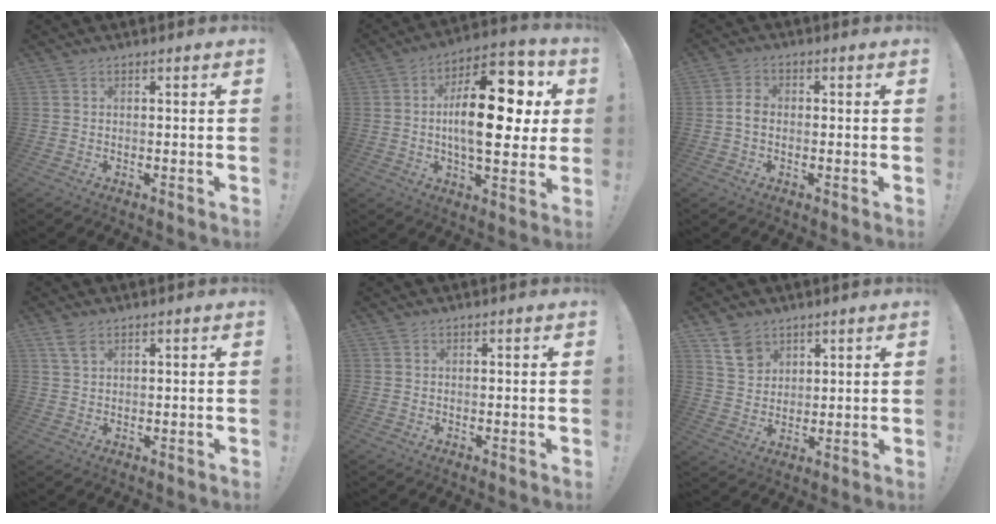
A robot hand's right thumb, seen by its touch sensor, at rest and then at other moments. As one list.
[{"total": 22.4, "force": [2.2, 10.3, 19.8], "torque": [-0.299, 0.000, 0.036]}, {"total": 3.3, "force": [-0.7, 2.2, 2.3], "torque": [-0.042, 0.006, -0.017]}, {"total": 3.6, "force": [2.3, 1.6, 2.3], "torque": [-0.036, -0.009, 0.041]}, {"total": 0.0}, {"total": 7.7, "force": [5.2, 5.2, 2.1], "torque": [-0.028, -0.032, 0.102]}]